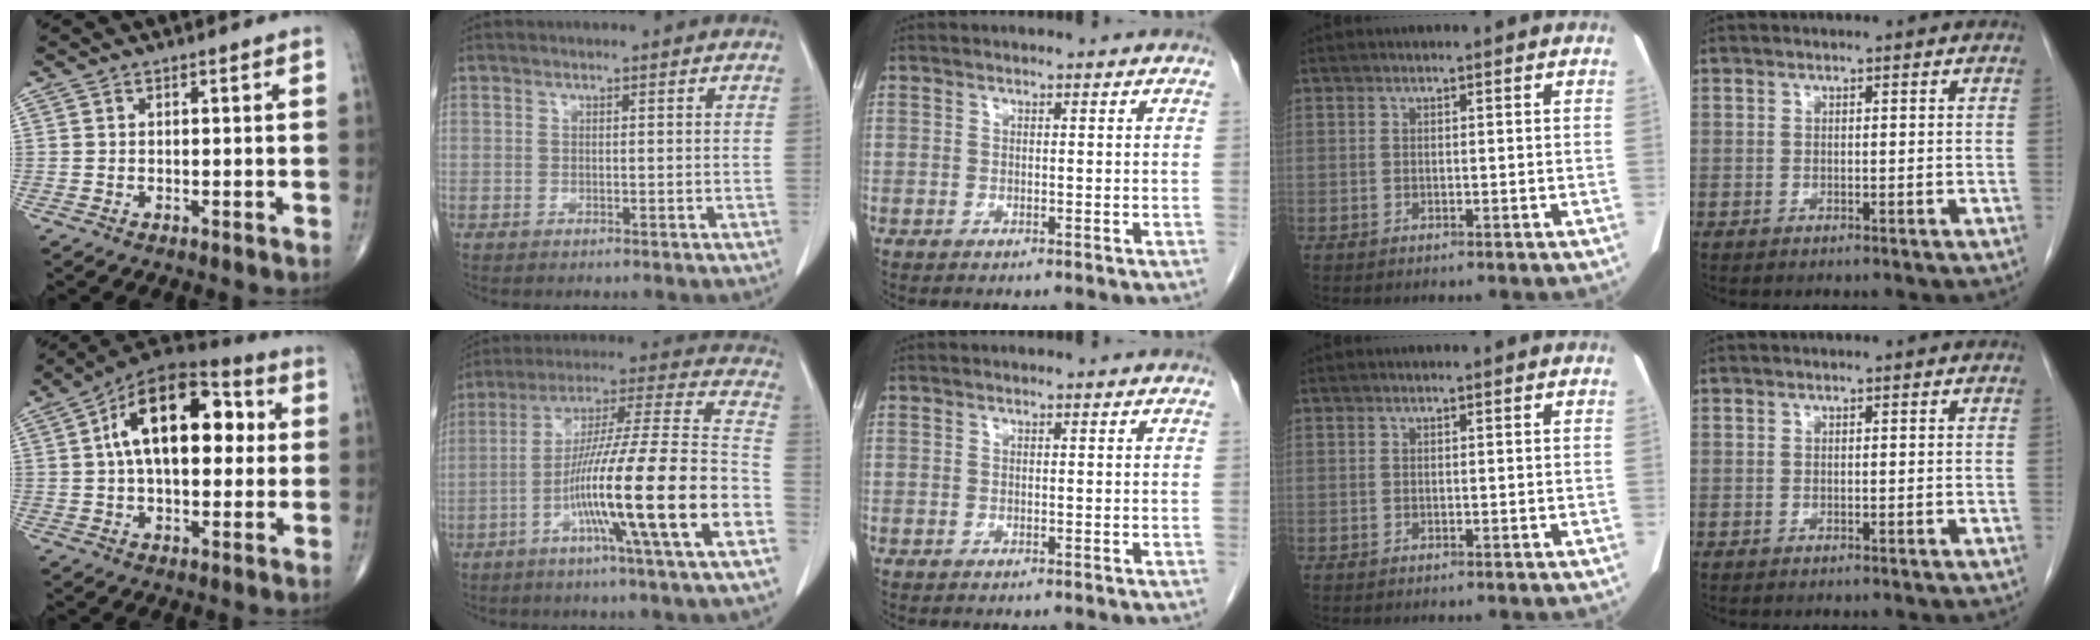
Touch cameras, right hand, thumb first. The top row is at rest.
{"thumb": {"total": 19.8, "force": [3.6, 10.7, 16.2], "torque": [-0.230, 0.027, 0.044]}, "index": {"total": 21.7, "force": [-8.3, -0.6, 20.1], "torque": [-0.321, -0.016, -0.150]}}